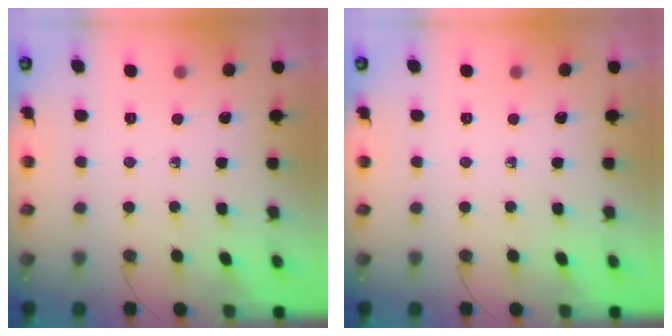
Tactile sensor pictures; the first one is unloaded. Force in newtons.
{"total": 0.0}